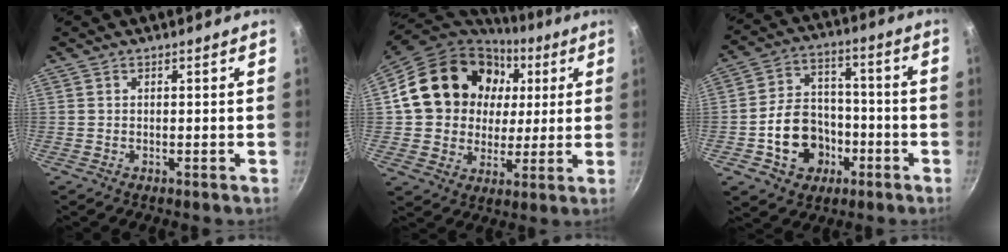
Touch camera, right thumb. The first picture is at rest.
{"total": 21.8, "force": [5.7, 18.0, 10.9], "torque": [-0.173, 0.022, 0.102]}
{"total": 13.7, "force": [-4.4, 11.0, 6.9], "torque": [-0.087, 0.052, -0.065]}